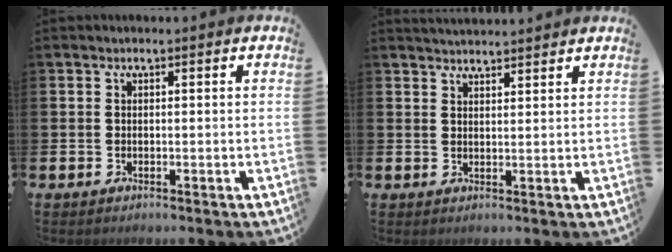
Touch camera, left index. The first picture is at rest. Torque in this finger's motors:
{"motor_torque": [-0.09, -0.50, 0.09, 0.12]}